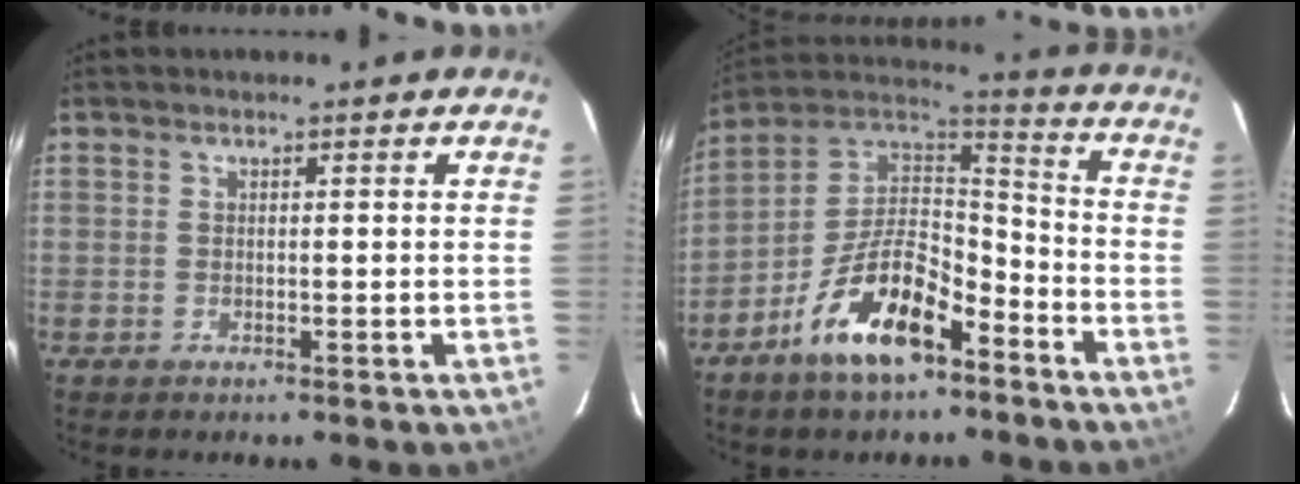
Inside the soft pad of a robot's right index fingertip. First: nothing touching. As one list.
[{"total": 16.1, "force": [-9.0, 7.0, 11.4], "torque": [-0.220, 0.011, -0.162]}]